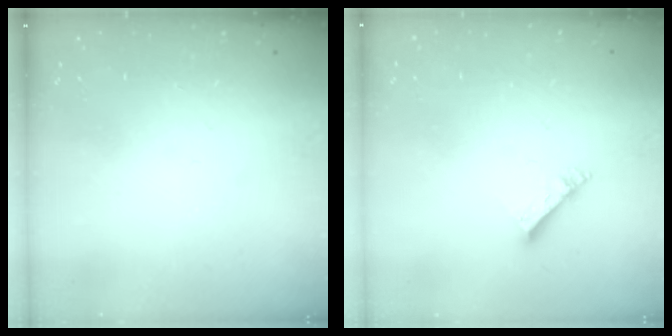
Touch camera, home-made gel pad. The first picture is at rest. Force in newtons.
{"total": 5.0, "press": 4.9, "slide": 0.4}